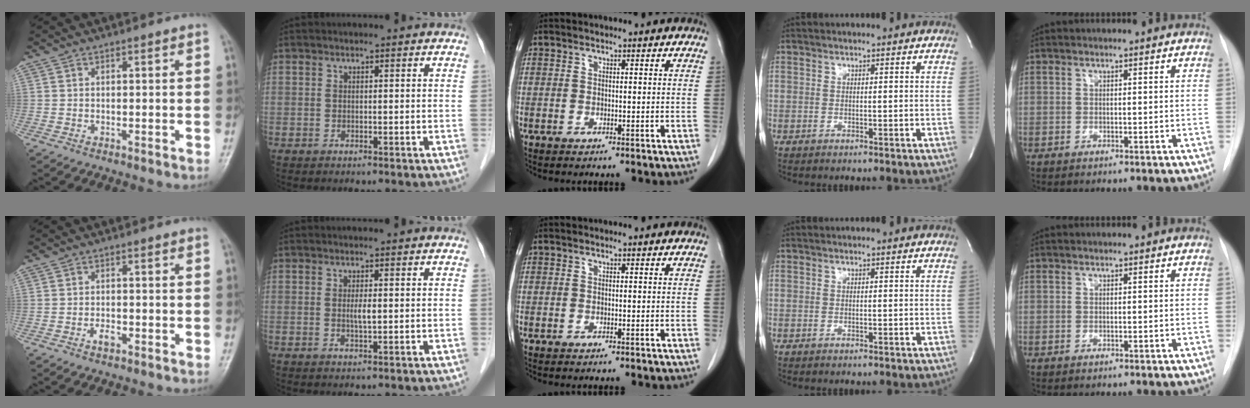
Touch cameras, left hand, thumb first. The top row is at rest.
{"thumb": {"total": 1.8, "force": [-0.9, 0.9, 1.3], "torque": [-0.023, 0.007, -0.015]}, "index": {"total": 1.6, "force": [0.1, 0.1, 1.6], "torque": [-0.032, -0.002, 0.003]}}